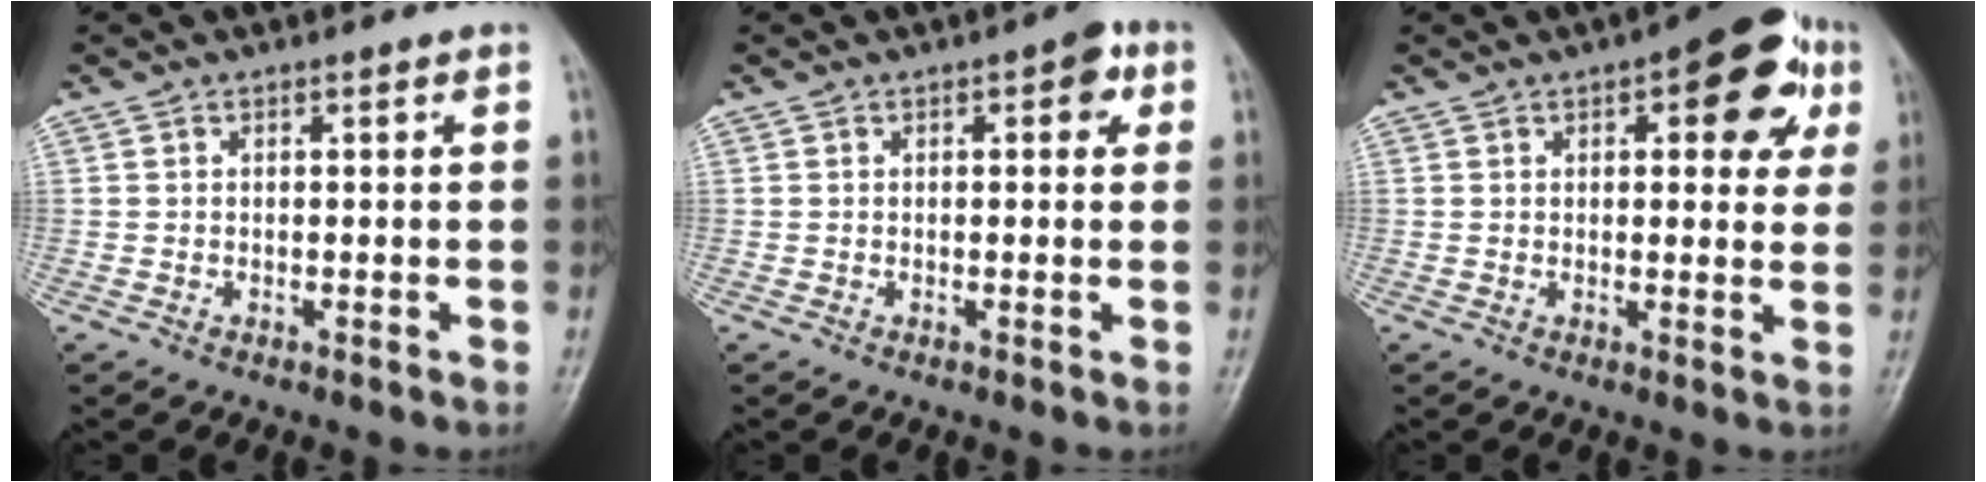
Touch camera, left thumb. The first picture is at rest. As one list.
[{"total": 3.6, "force": [1.3, 1.7, 2.9], "torque": [-0.020, 0.003, 0.007]}, {"total": 11.9, "force": [4.9, 5.3, 9.5], "torque": [-0.072, -0.003, 0.050]}]